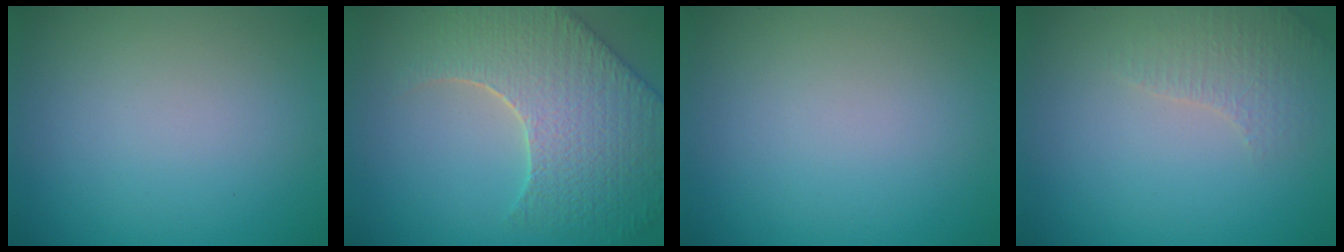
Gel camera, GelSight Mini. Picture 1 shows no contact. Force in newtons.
{"total": 8.0, "press": 6.4, "slide": 4.9}
{"total": 0.0}
{"total": 2.3, "press": 2.2, "slide": 0.7}